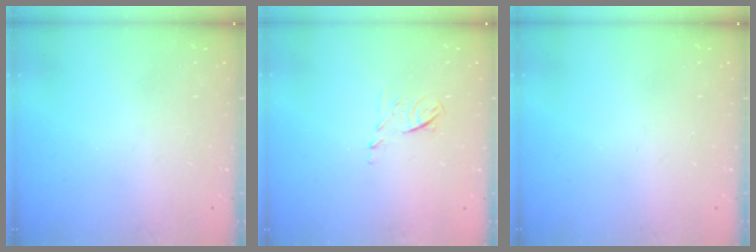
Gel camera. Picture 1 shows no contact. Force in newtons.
{"total": 4.8, "press": 4.7, "slide": 0.9}
{"total": 0.0}